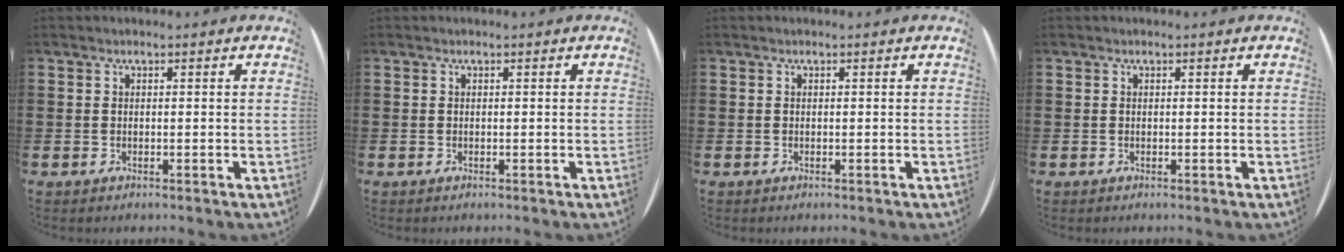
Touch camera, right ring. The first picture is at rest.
{"total": 0.0}
{"total": 0.0}
{"total": 0.0}